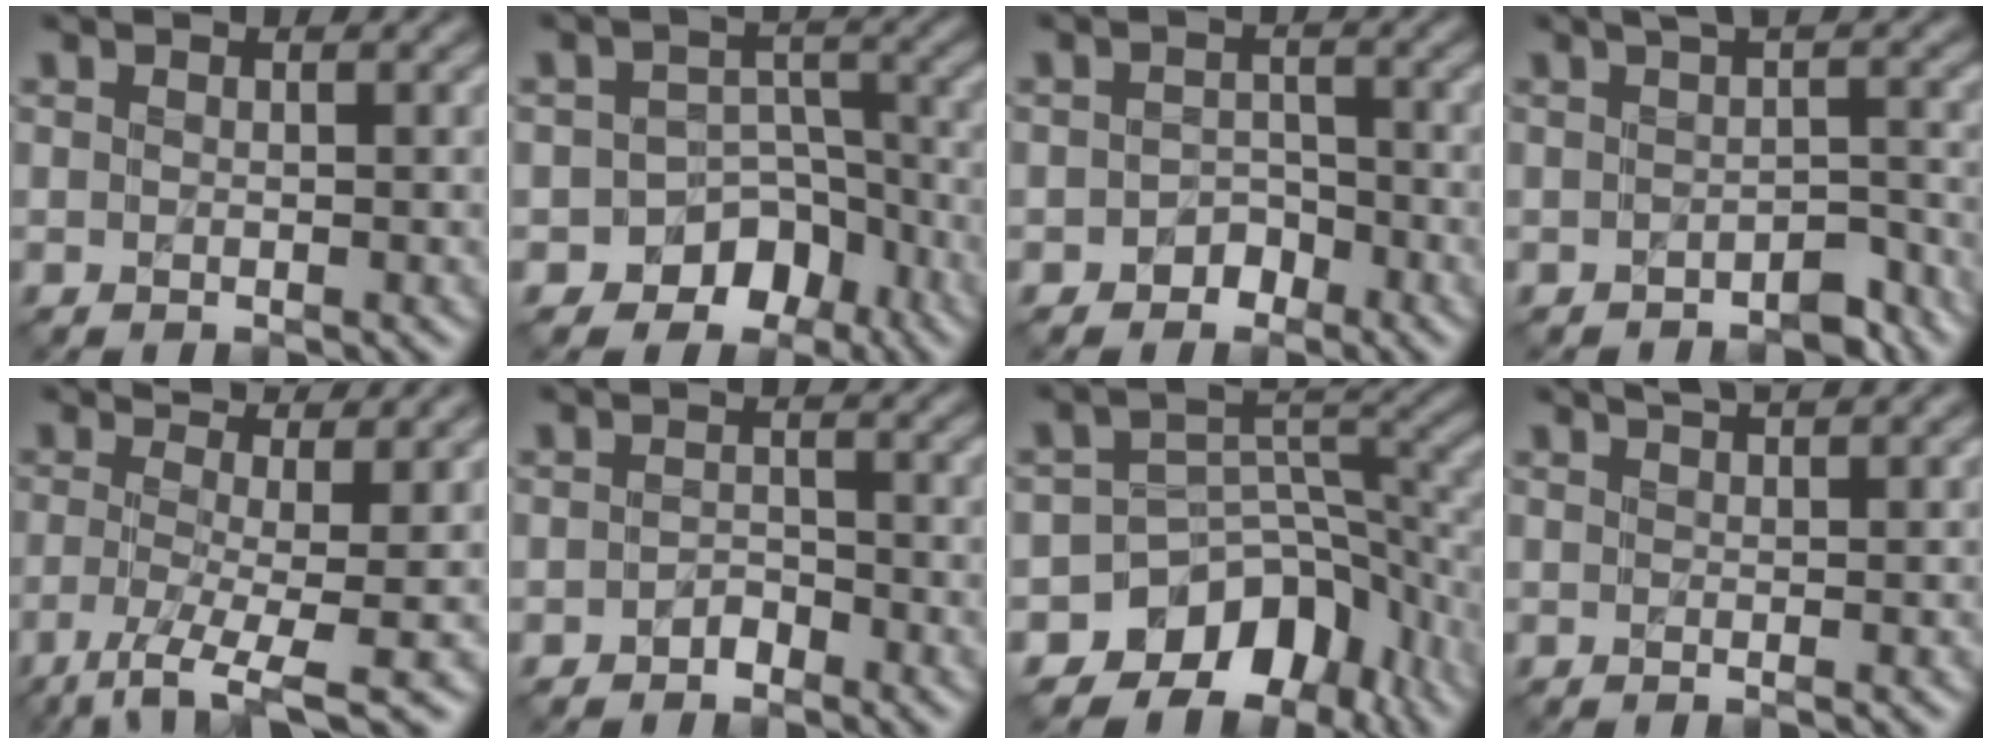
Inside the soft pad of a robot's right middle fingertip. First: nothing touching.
{"total": 7.4, "force": [-5.0, 5.1, 2.0], "torque": [0.009, 0.009, -0.075]}
{"total": 2.0, "force": [-1.2, 1.4, 0.6], "torque": [-0.004, 0.005, -0.022]}
{"total": 2.7, "force": [-1.4, 0.9, 2.1], "torque": [-0.019, -0.001, -0.020]}
{"total": 6.4, "force": [-1.6, 1.4, 6.0], "torque": [-0.104, 0.003, -0.039]}
{"total": 1.4, "force": [-1.0, 0.8, 0.6], "torque": [-0.010, 0.005, -0.018]}
{"total": 9.1, "force": [-6.1, 5.8, 3.6], "torque": [-0.037, -0.004, -0.100]}
{"total": 3.5, "force": [2.0, 1.2, 2.7], "torque": [-0.017, 0.011, -0.007]}